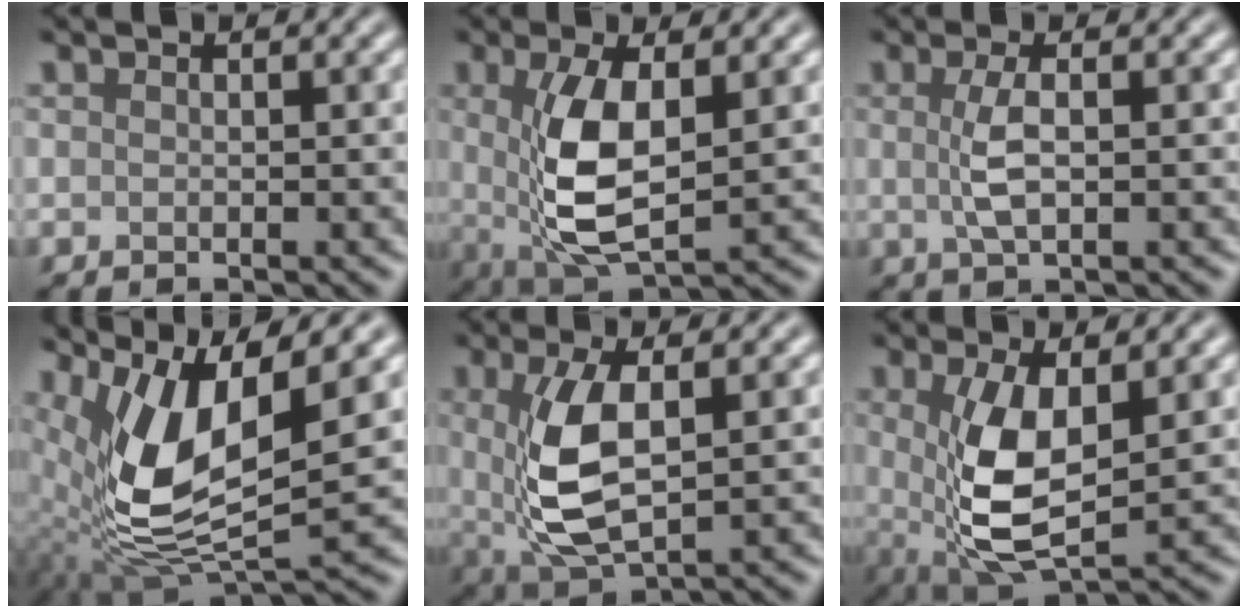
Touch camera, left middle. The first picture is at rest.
{"total": 6.7, "force": [0.3, 2.6, 6.2], "torque": [-0.139, -0.013, 0.013]}
{"total": 2.4, "force": [0.0, 0.7, 2.3], "torque": [-0.055, 0.000, 0.004]}
{"total": 9.9, "force": [2.8, 3.7, 8.7], "torque": [-0.188, -0.009, 0.060]}
{"total": 6.5, "force": [0.4, 2.7, 5.9], "torque": [-0.135, -0.012, 0.017]}
{"total": 6.9, "force": [0.4, 2.8, 6.3], "torque": [-0.138, -0.014, 0.014]}